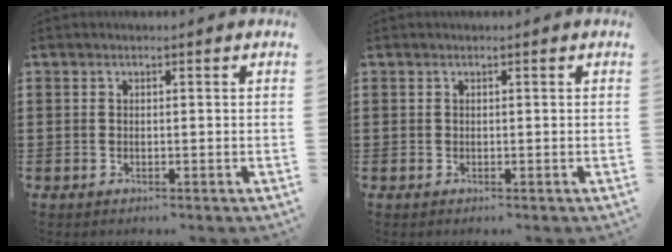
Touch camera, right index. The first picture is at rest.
{"total": 0.0}